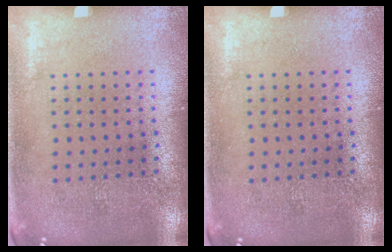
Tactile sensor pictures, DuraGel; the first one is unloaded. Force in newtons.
{"total": 0.0}